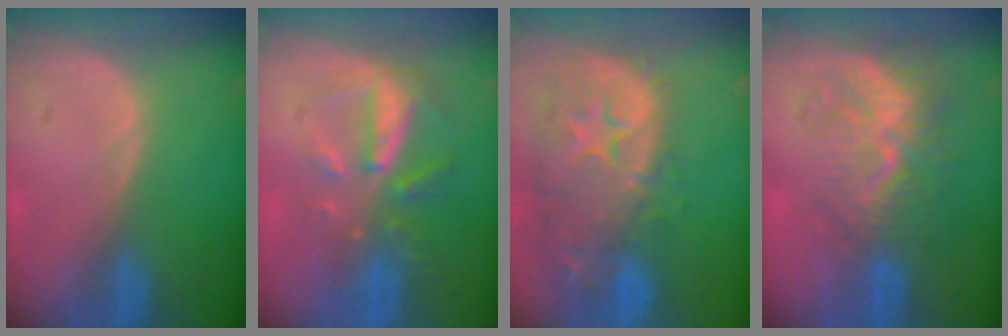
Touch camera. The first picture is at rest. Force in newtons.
{"total": 8.1, "press": 7.3, "slide": 3.4}
{"total": 14.0, "press": 11.3, "slide": 8.2}
{"total": 10.1, "press": 8.8, "slide": 4.9}